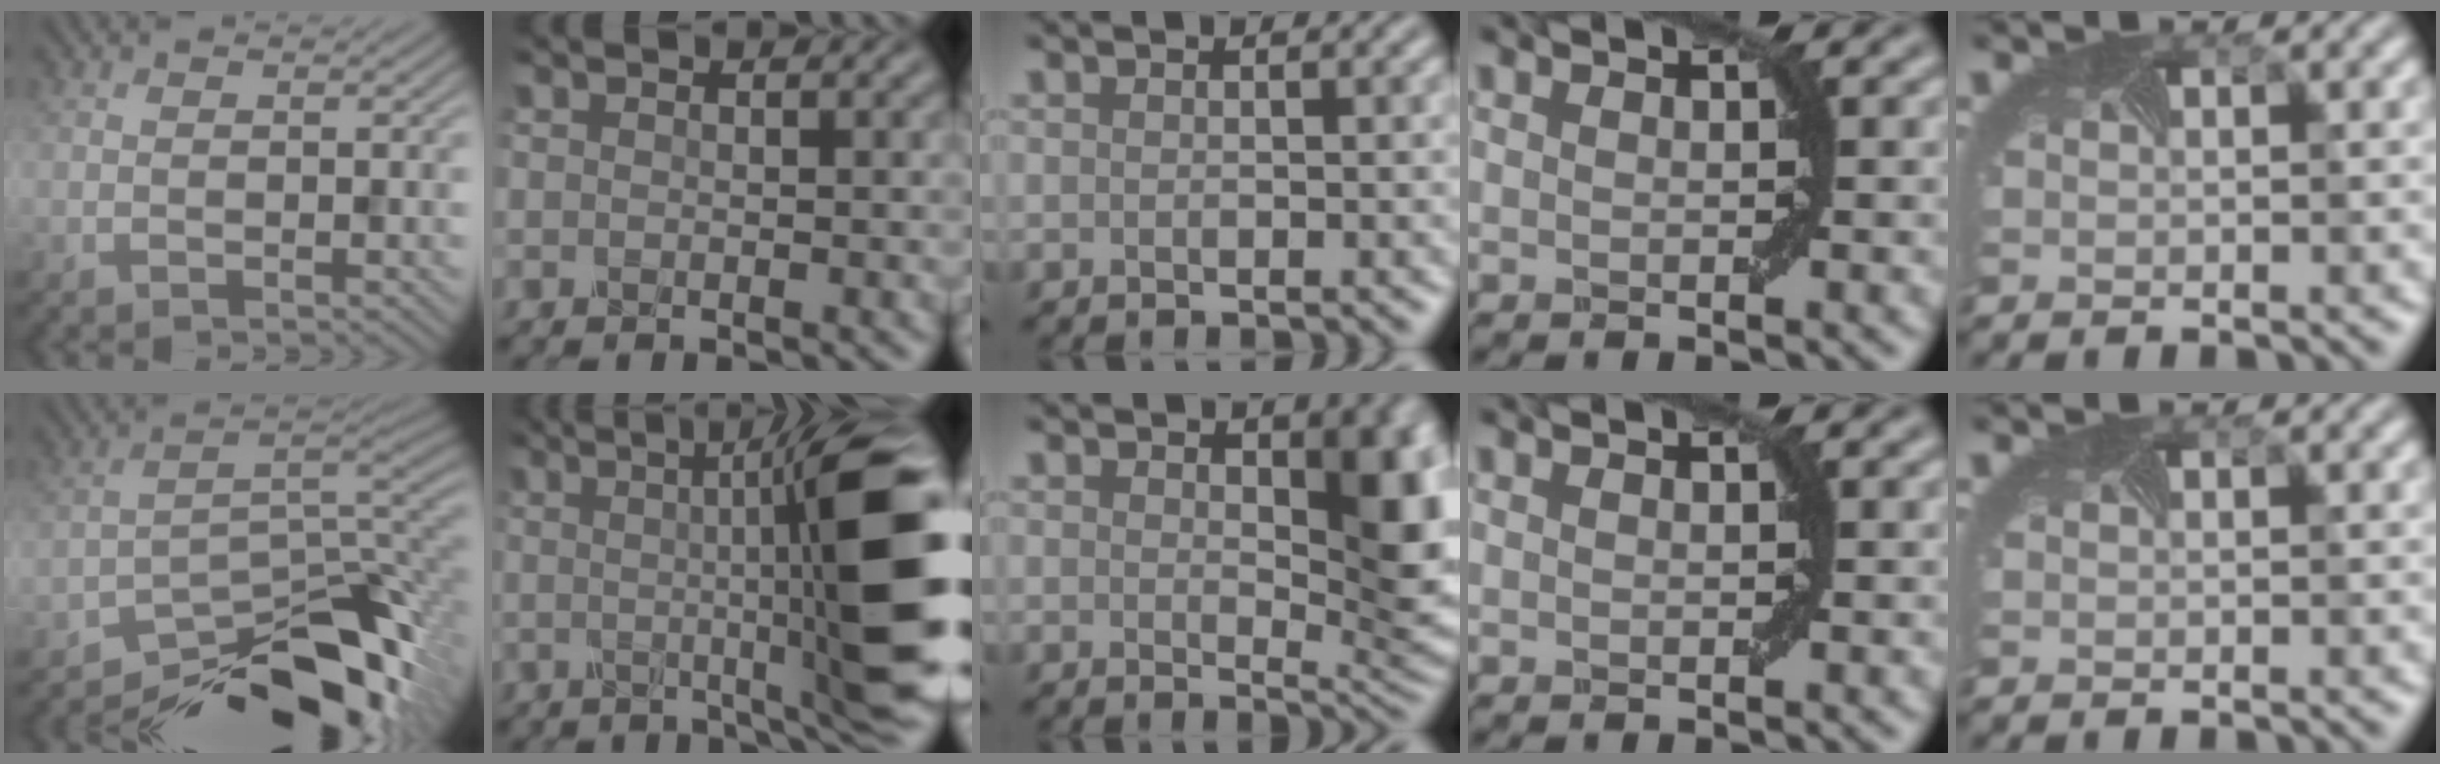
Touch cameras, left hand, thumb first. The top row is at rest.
{"thumb": {"total": 15.8, "force": [-11.7, 5.2, 9.2], "torque": [-0.163, -0.015, -0.180]}, "index": {"total": 13.8, "force": [0.8, 2.4, 13.5], "torque": [-0.161, 0.000, 0.017]}, "middle": {"total": 7.2, "force": [1.6, 3.7, 6.0], "torque": [-0.071, -0.009, 0.030]}}